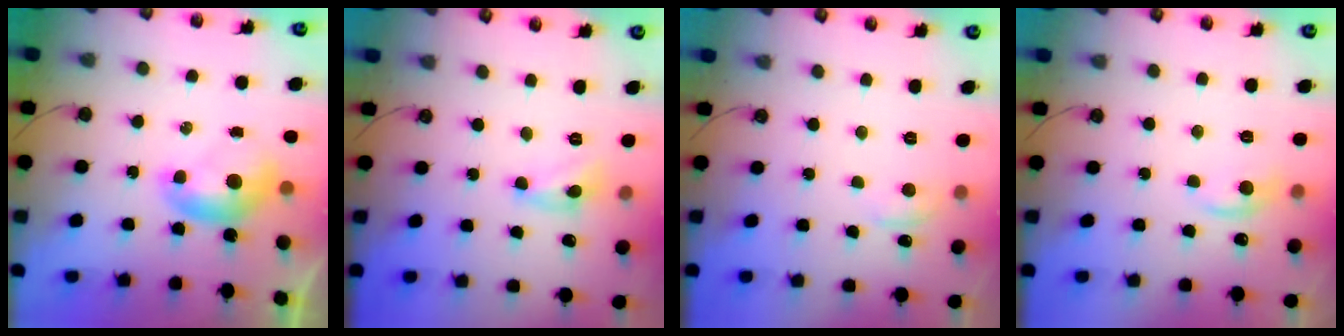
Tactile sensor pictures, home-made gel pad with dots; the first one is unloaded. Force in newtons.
{"total": 2.2, "press": 2.2, "slide": 0.3}
{"total": 0.7, "press": 0.2, "slide": 0.6}
{"total": 1.3, "press": 1.1, "slide": 0.7}